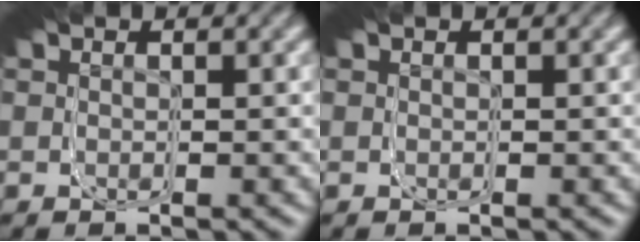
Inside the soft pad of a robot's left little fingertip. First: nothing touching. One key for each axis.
{"total": 0.0}